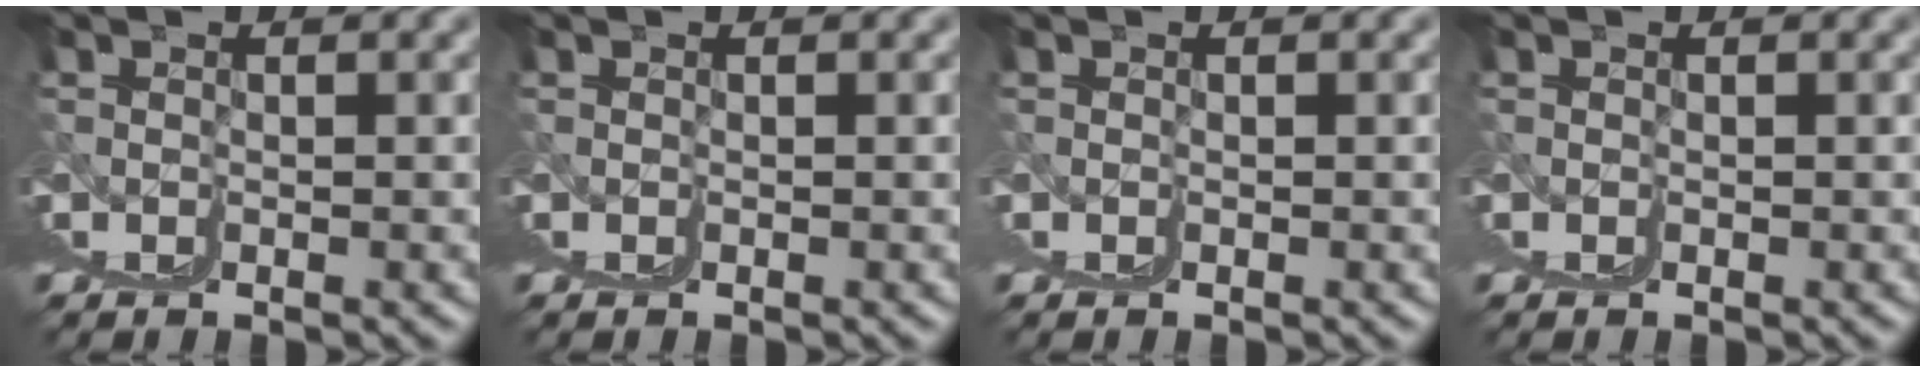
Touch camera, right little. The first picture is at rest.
{"total": 0.0}
{"total": 1.5, "force": [0.6, -0.9, -1.0], "torque": [0.022, 0.007, 0.005]}
{"total": 1.0, "force": [0.6, -0.6, -0.6], "torque": [0.012, 0.006, 0.006]}